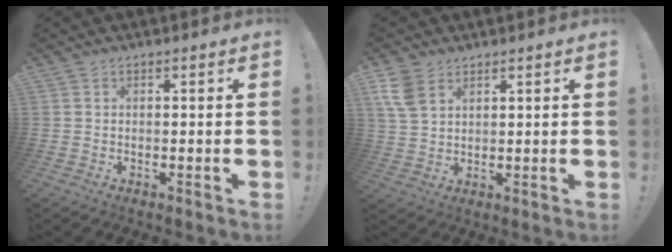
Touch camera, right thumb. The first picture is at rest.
{"total": 7.4, "force": [4.1, 4.6, 4.2], "torque": [-0.078, -0.011, 0.081]}